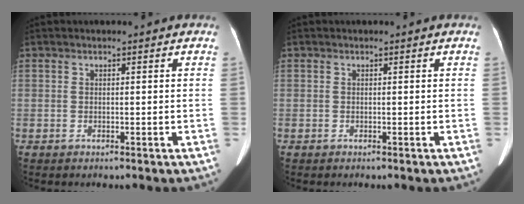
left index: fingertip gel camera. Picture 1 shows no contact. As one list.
[{"total": 0.0}]